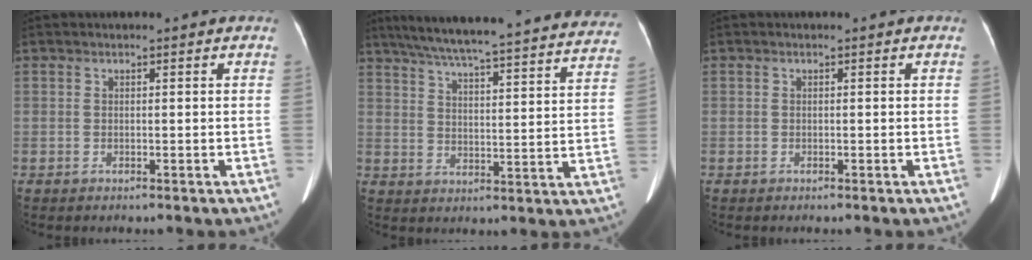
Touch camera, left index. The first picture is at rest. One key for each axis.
{"total": 33.9, "fx": 30.7, "fy": 3.4, "fz": 14.0, "tx": -0.228, "ty": -0.048, "tz": 0.378}
{"total": 0.0}